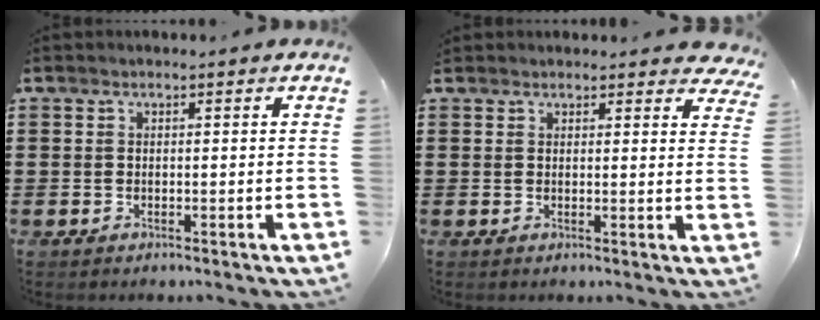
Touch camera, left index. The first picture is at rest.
{"total": 2.3, "force": [2.1, 0.6, 0.5], "torque": [-0.008, -0.004, 0.039]}